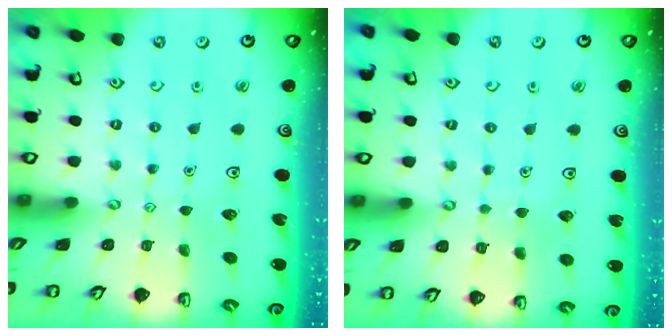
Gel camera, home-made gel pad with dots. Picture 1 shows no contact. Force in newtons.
{"total": 2.9, "press": 2.9, "slide": 0.3}